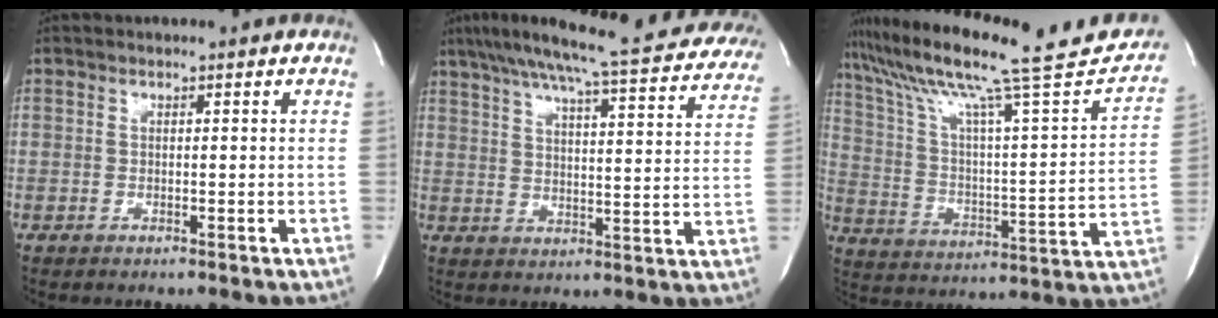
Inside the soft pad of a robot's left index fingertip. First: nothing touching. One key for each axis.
{"total": 27.0, "fx": 23.7, "fy": 3.4, "fz": 12.6, "tx": -0.203, "ty": -0.030, "tz": 0.292}
{"total": 26.3, "fx": 21.9, "fy": 1.9, "fz": 14.4, "tx": -0.234, "ty": -0.012, "tz": 0.310}